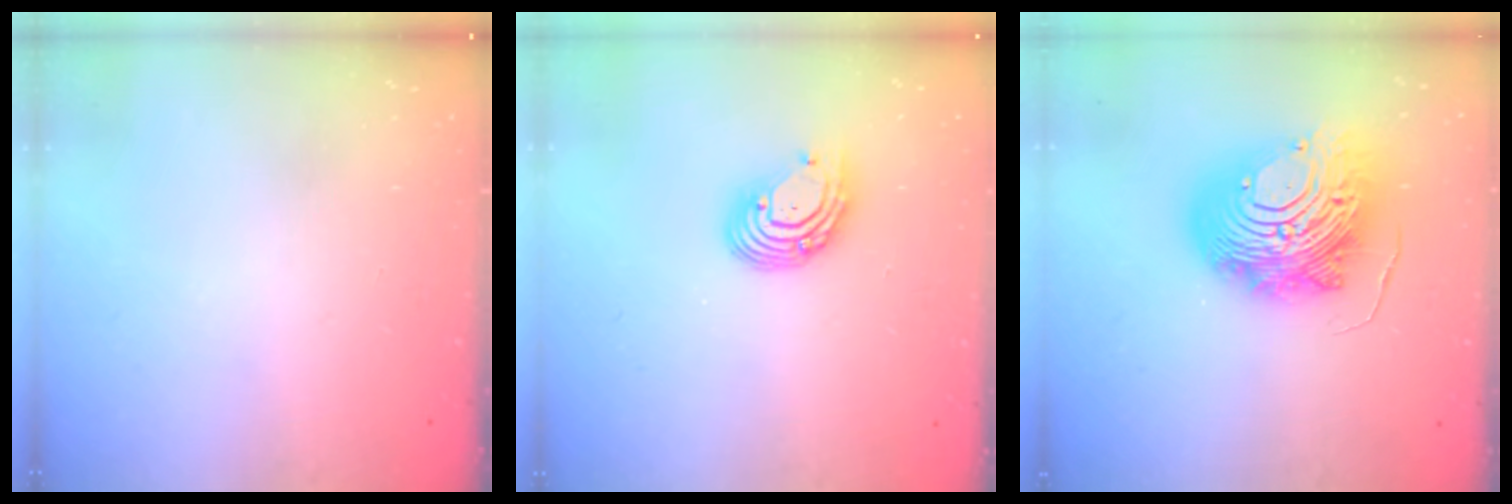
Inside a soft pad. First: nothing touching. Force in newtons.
{"total": 8.9, "press": 8.8, "slide": 0.8}
{"total": 20.1, "press": 20.0, "slide": 2.0}